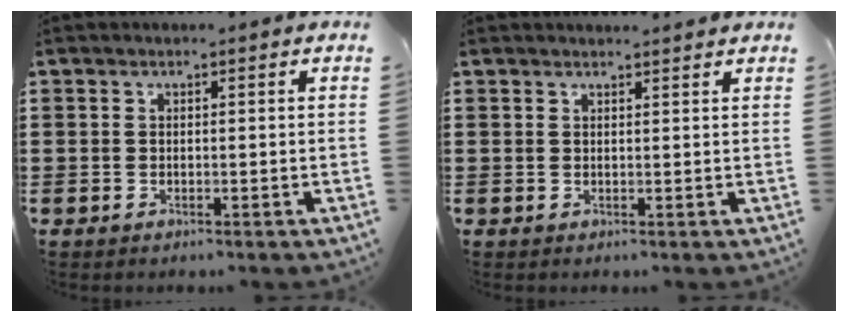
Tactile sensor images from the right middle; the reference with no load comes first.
{"total": 1.2, "force": [1.2, -0.2, 0.1], "torque": [-0.003, -0.002, 0.024]}